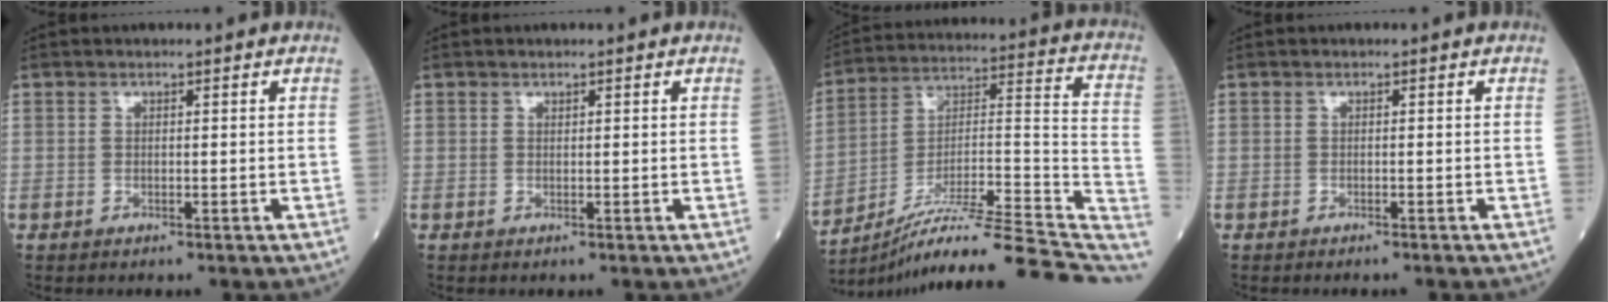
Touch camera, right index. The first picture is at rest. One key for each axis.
{"total": 0.0}
{"total": 26.8, "fx": -23.0, "fy": 0.6, "fz": 13.7, "tx": -0.149, "ty": 0.012, "tz": -0.348}
{"total": 1.1, "fx": -1.0, "fy": -0.1, "fz": 0.4, "tx": -0.006, "ty": -0.001, "tz": -0.013}